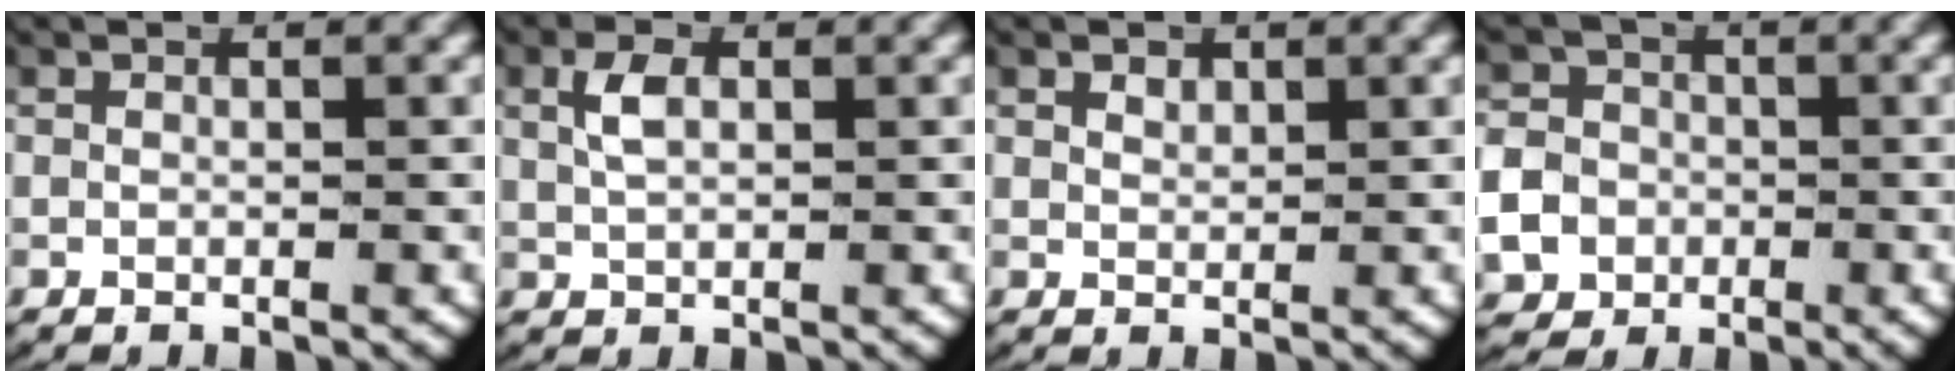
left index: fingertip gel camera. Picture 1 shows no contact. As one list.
[{"total": 2.1, "force": [0.7, 1.0, 1.7], "torque": [-0.041, -0.003, 0.018]}, {"total": 0.8, "force": [0.6, 0.4, 0.4], "torque": [-0.010, -0.007, 0.019]}, {"total": 8.4, "force": [-1.7, 7.8, 2.7], "torque": [-0.071, -0.025, -0.034]}]